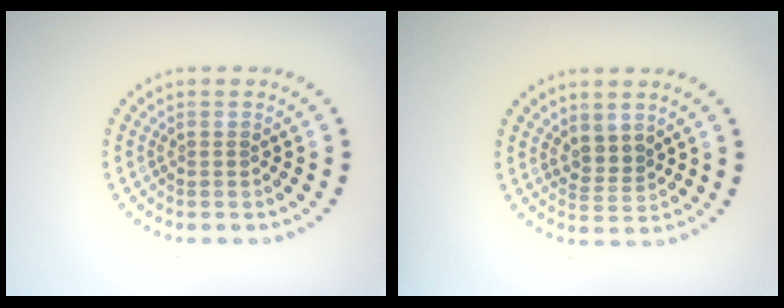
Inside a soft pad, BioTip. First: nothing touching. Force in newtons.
{"total": 1.9, "press": 1.3, "slide": 1.4}